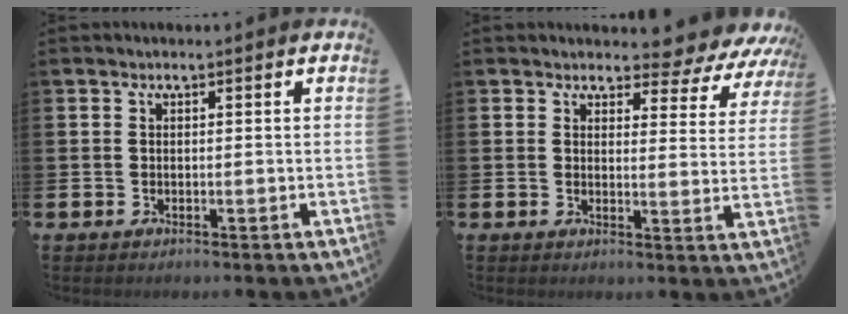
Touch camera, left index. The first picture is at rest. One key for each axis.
{"total": 4.3, "fx": 4.0, "fy": 1.6, "fz": 0.8, "tx": -0.017, "ty": -0.037, "tz": 0.062}